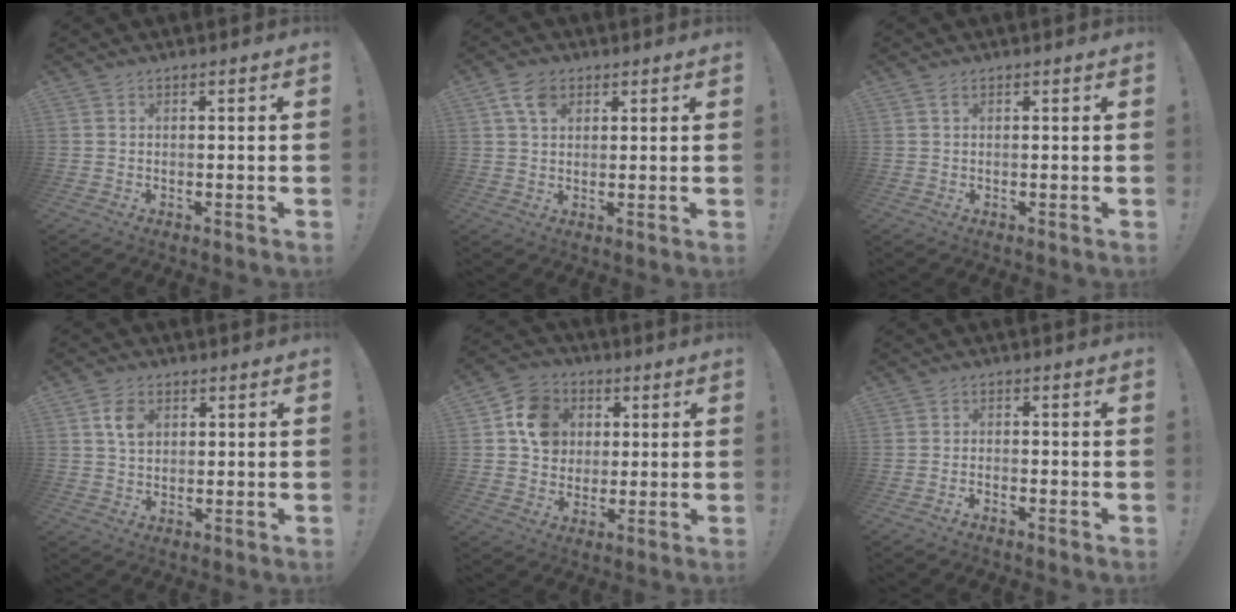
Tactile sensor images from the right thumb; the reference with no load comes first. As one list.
[{"total": 6.3, "force": [2.8, 4.1, 3.9], "torque": [-0.071, 0.001, 0.055]}, {"total": 1.1, "force": [0.5, 0.4, 0.9], "torque": [-0.016, 0.000, 0.008]}, {"total": 5.4, "force": [1.8, 3.7, 3.4], "torque": [-0.054, 0.001, 0.033]}, {"total": 11.9, "force": [2.8, 10.5, 4.9], "torque": [-0.059, -0.002, 0.057]}, {"total": 1.6, "force": [-1.5, 0.2, 0.4], "torque": [-0.010, 0.004, -0.026]}]